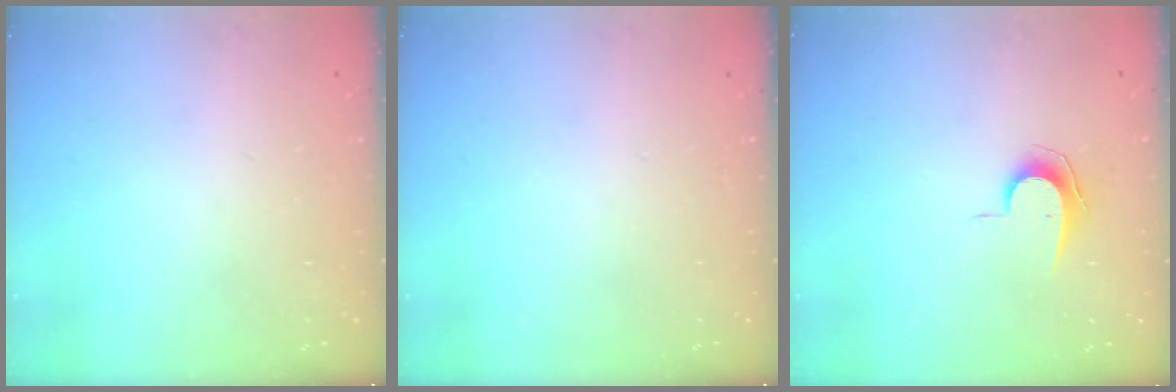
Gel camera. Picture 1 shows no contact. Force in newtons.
{"total": 0.0}
{"total": 7.7, "press": 7.6, "slide": 0.4}